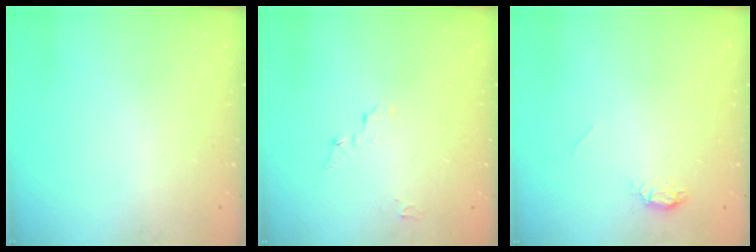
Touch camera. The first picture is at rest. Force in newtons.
{"total": 4.6, "press": 4.5, "slide": 0.5}
{"total": 5.6, "press": 5.5, "slide": 0.6}